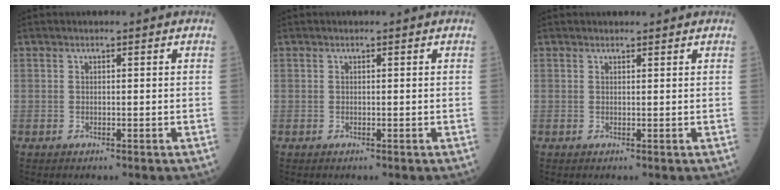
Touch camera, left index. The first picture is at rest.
{"total": 0.0}
{"total": 1.4, "force": [1.3, 0.2, 0.1], "torque": [-0.011, 0.007, 0.020]}